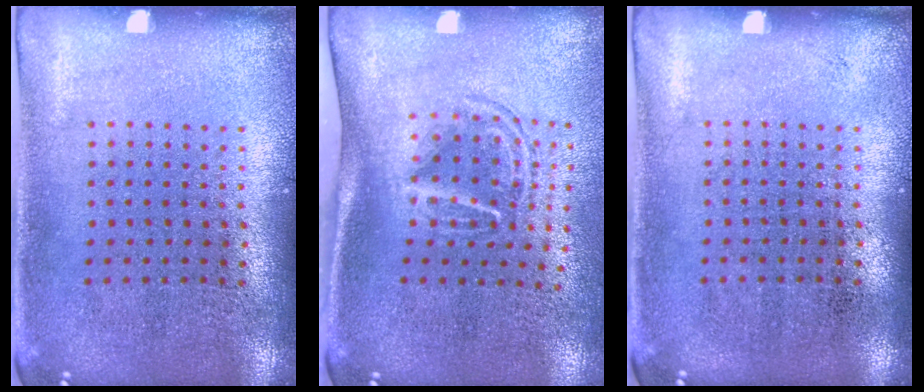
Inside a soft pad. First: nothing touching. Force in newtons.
{"total": 1.6, "press": 1.1, "slide": 1.2}
{"total": 0.0}